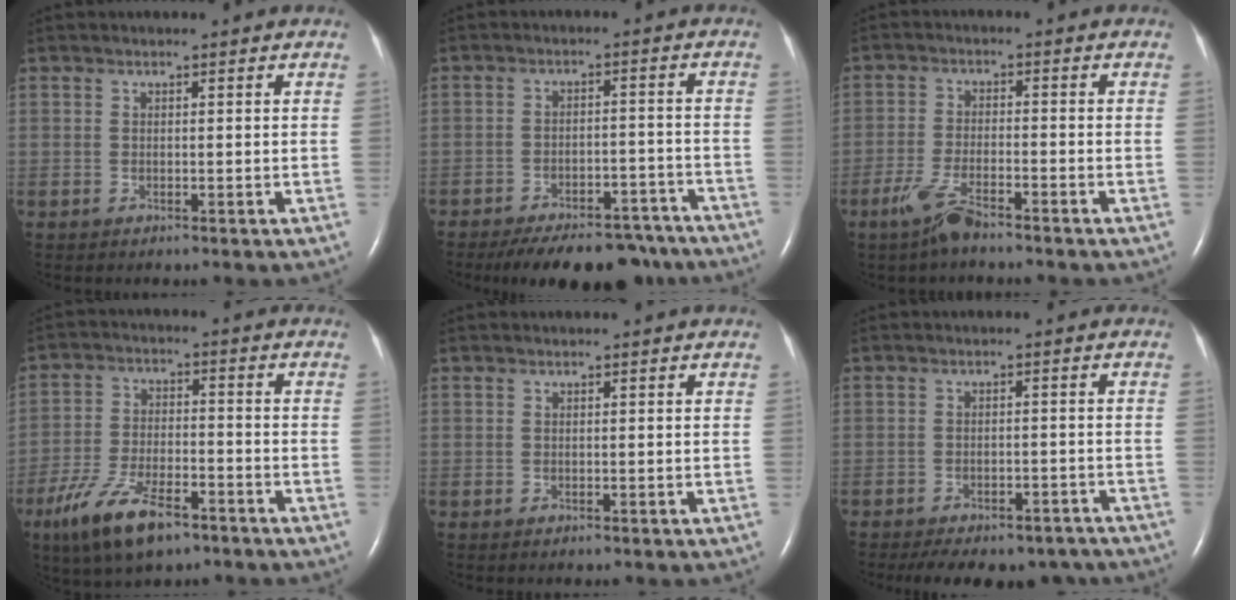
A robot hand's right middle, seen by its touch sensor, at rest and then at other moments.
{"total": 17.0, "force": [-14.3, 6.4, 6.4], "torque": [-0.091, 0.006, -0.187]}
{"total": 5.0, "force": [-3.8, 0.6, 3.2], "torque": [-0.077, -0.009, -0.076]}
{"total": 11.3, "force": [-7.1, 3.9, 7.8], "torque": [-0.158, -0.011, -0.124]}
{"total": 0.0}
{"total": 14.6, "force": [-11.9, 6.1, 5.8], "torque": [-0.116, 0.002, -0.142]}